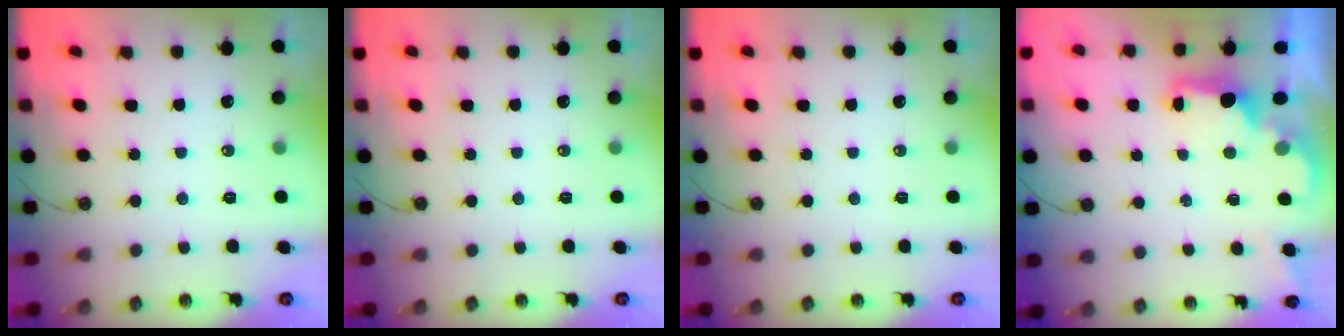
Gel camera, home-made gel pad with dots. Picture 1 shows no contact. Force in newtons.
{"total": 0.0}
{"total": 0.0}
{"total": 2.4, "press": 2.3, "slide": 0.8}